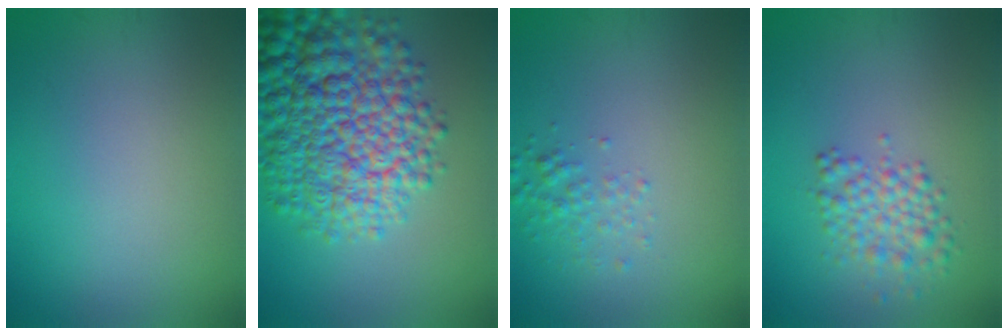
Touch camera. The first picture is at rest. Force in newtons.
{"total": 12.2, "press": 12.2, "slide": 0.4}
{"total": 1.6, "press": 1.6, "slide": 0.1}
{"total": 3.1, "press": 3.1, "slide": 0.0}